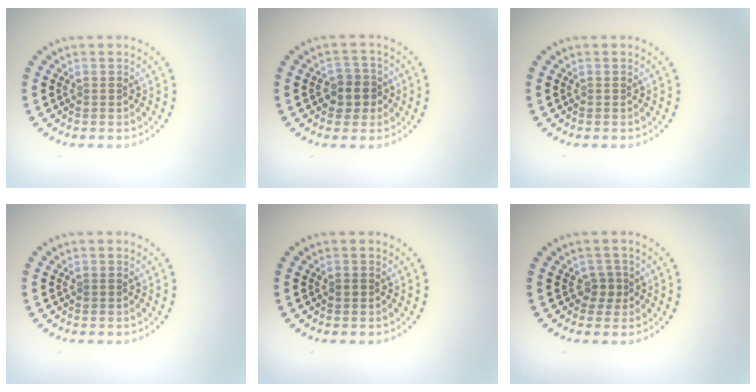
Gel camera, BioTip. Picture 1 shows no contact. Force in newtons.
{"total": 2.6, "press": 2.4, "slide": 0.9}
{"total": 0.0}
{"total": 0.0}
{"total": 0.7, "press": 0.7, "slide": 0.1}
{"total": 1.3, "press": 1.1, "slide": 0.7}